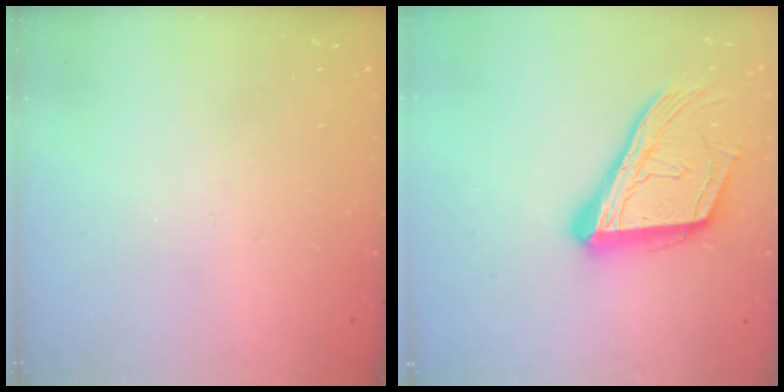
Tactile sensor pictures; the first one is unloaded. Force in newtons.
{"total": 21.0, "press": 20.8, "slide": 2.7}